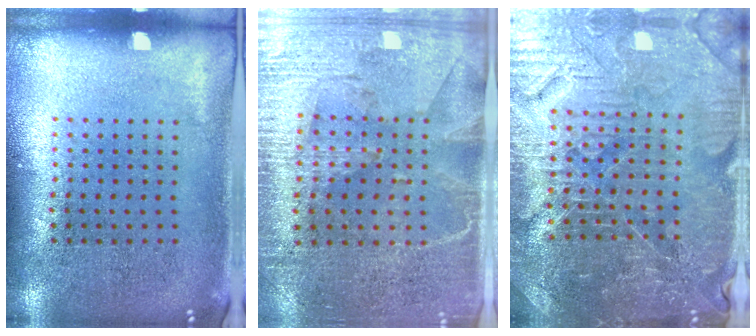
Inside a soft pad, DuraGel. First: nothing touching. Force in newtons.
{"total": 3.0, "press": 2.8, "slide": 1.2}
{"total": 4.9, "press": 4.6, "slide": 1.5}